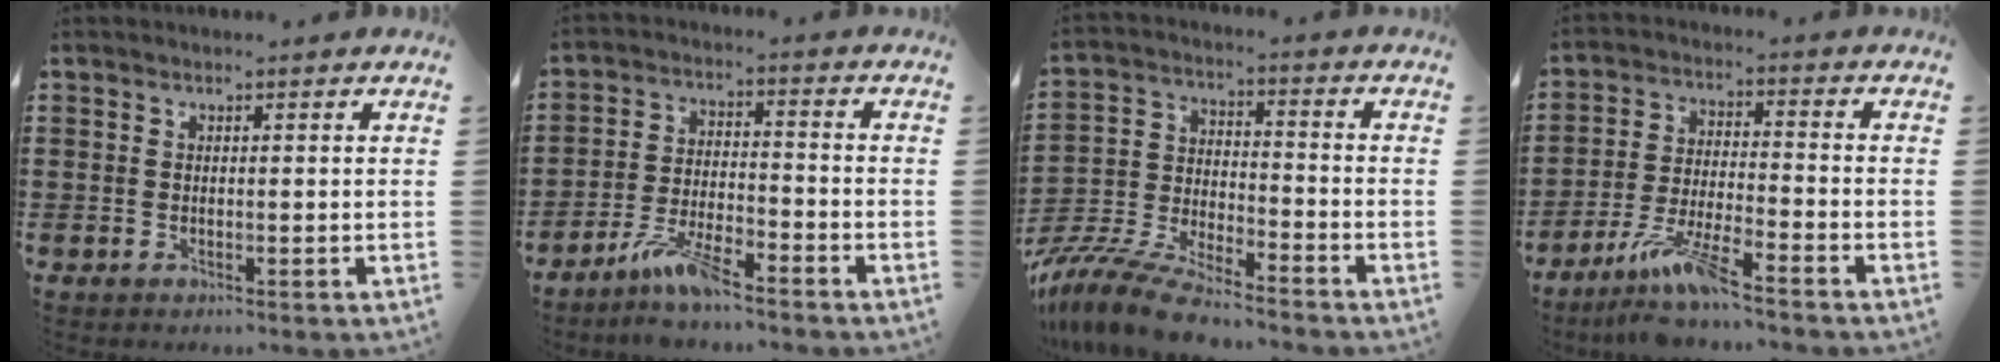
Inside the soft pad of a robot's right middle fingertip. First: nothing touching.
{"total": 6.8, "force": [-5.4, 1.2, 3.9], "torque": [-0.089, -0.003, -0.104]}
{"total": 9.7, "force": [-9.0, 1.1, 3.4], "torque": [-0.078, 0.007, -0.182]}
{"total": 8.0, "force": [-6.4, 0.4, 4.8], "torque": [-0.107, -0.015, -0.124]}